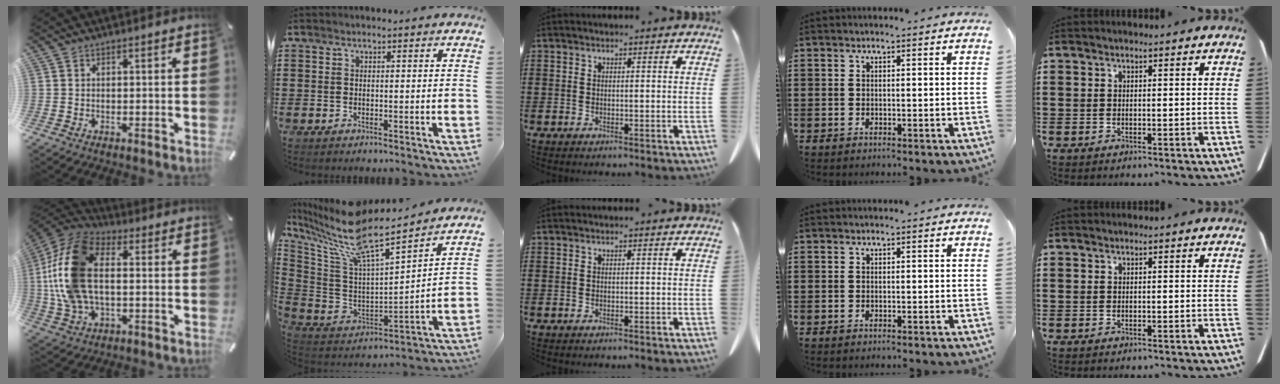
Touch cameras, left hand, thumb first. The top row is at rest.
{"thumb": {"total": 17.3, "force": [0.3, 10.8, 13.5], "torque": [-0.303, 0.005, 0.005]}, "index": {"total": 10.0, "force": [8.0, 0.9, 5.9], "torque": [-0.164, -0.066, 0.126]}}